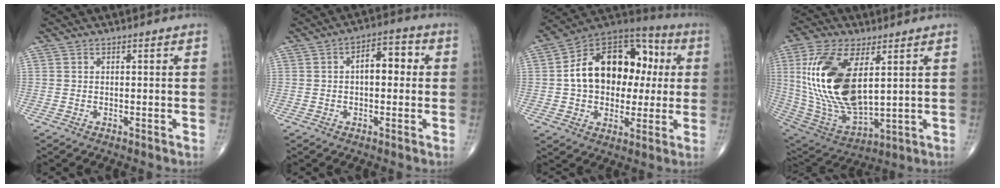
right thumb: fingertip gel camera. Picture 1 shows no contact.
{"total": 7.0, "force": [0.8, 3.8, 5.9], "torque": [-0.072, 0.022, 0.002]}
{"total": 21.8, "force": [2.1, 14.9, 15.8], "torque": [-0.211, 0.032, 0.032]}
{"total": 22.8, "force": [4.9, 10.9, 19.4], "torque": [-0.393, -0.029, 0.102]}